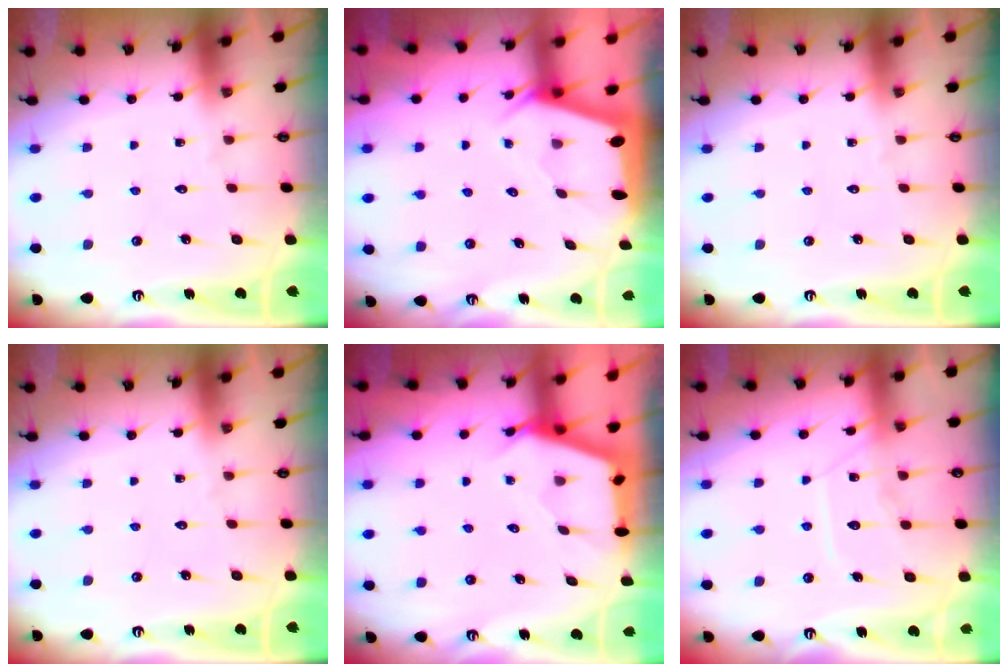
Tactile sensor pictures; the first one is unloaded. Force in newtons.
{"total": 2.1, "press": 2.0, "slide": 0.3}
{"total": 0.0}
{"total": 0.0}
{"total": 2.7, "press": 2.7, "slide": 0.4}
{"total": 9.8, "press": 9.8, "slide": 0.7}